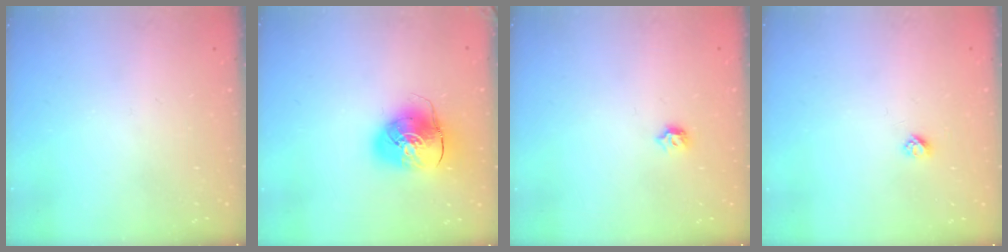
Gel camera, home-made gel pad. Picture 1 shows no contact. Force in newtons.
{"total": 11.2, "press": 11.0, "slide": 1.9}
{"total": 4.8, "press": 4.7, "slide": 1.0}
{"total": 2.7, "press": 2.6, "slide": 0.3}